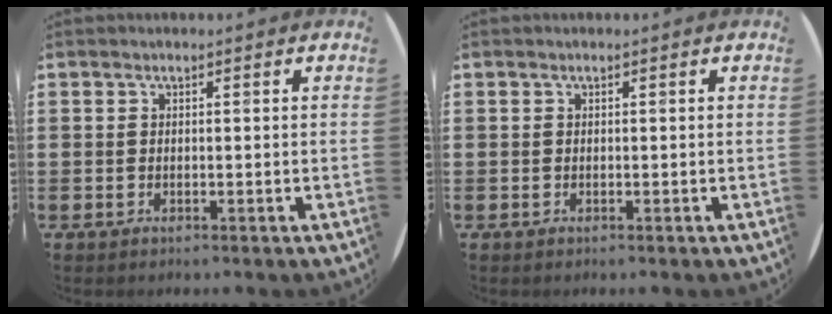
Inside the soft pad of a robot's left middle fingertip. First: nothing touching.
{"total": 0.0}